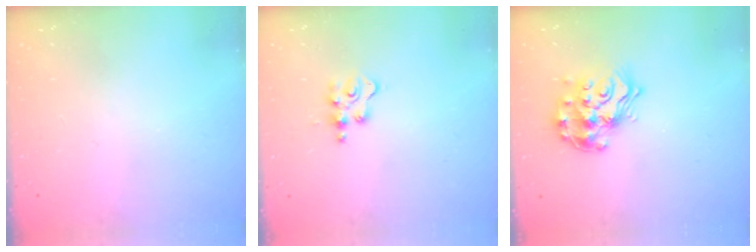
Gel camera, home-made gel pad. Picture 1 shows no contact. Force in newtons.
{"total": 3.7, "press": 3.7, "slide": 0.5}
{"total": 14.5, "press": 14.4, "slide": 1.0}